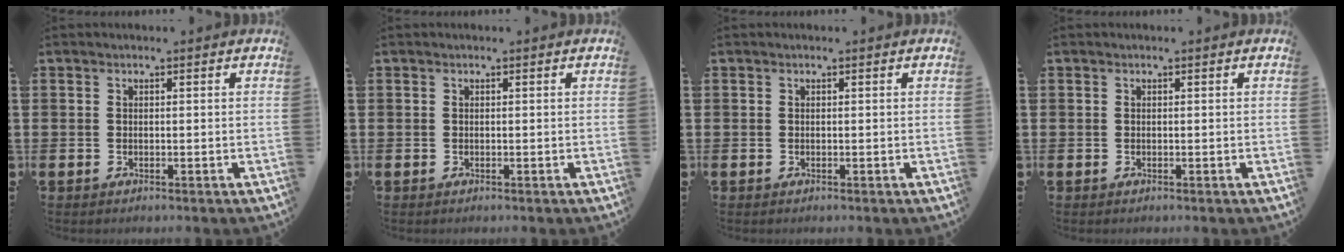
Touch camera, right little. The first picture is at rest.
{"total": 0.0}
{"total": 0.0}
{"total": 0.0}